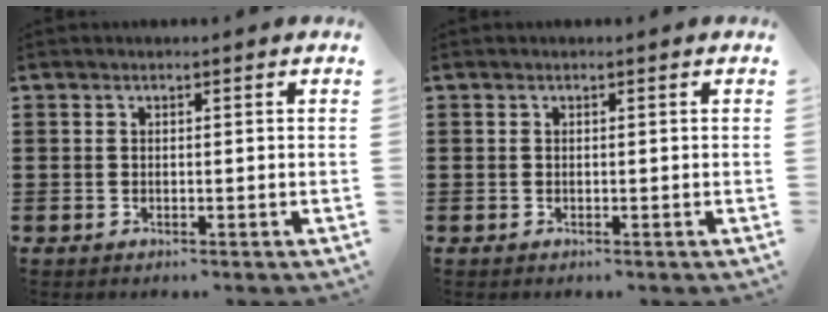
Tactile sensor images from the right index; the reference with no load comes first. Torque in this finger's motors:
{"motor_torque": [0.00, 0.00, 0.00, -0.01]}